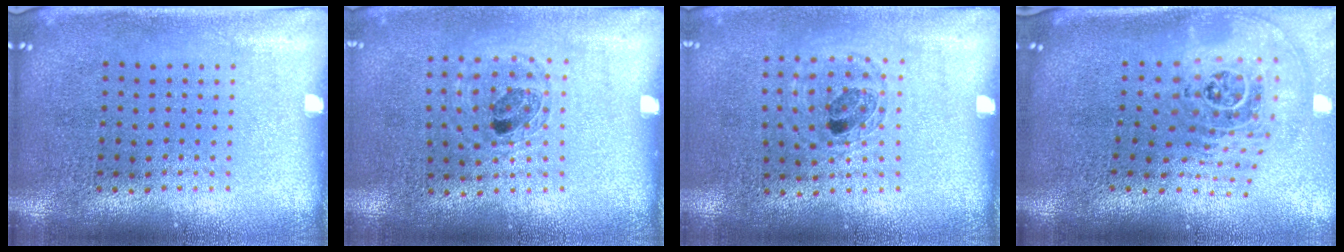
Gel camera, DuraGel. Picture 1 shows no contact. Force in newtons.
{"total": 0.9, "press": 0.9, "slide": 0.1}
{"total": 0.9, "press": 0.9, "slide": 0.1}
{"total": 2.9, "press": 2.0, "slide": 2.1}